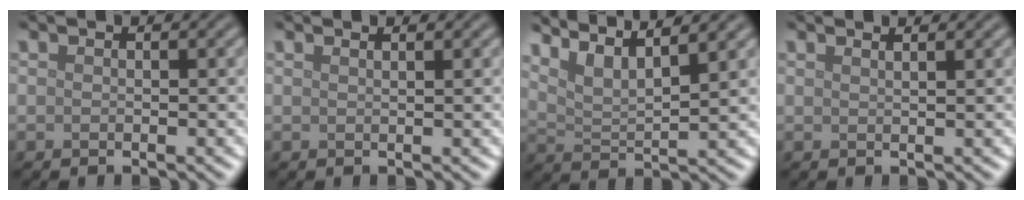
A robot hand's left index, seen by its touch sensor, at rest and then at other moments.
{"total": 1.4, "force": [1.0, 0.6, 0.9], "torque": [0.000, 0.002, -0.001]}
{"total": 6.0, "force": [4.6, 1.5, 3.6], "torque": [-0.066, 0.017, 0.064]}
{"total": 2.6, "force": [1.8, 1.1, 1.5], "torque": [0.008, 0.010, -0.006]}